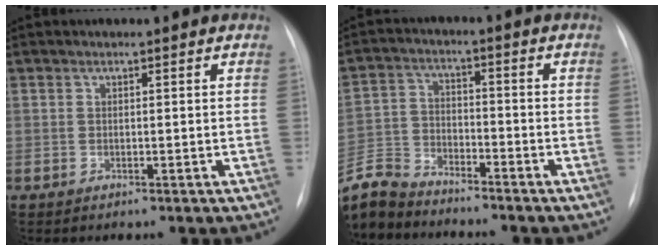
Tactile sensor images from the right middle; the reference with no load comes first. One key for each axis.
{"total": 10.7, "fx": -10.2, "fy": 2.6, "fz": 1.6, "tx": -0.044, "ty": 0.005, "tz": -0.203}